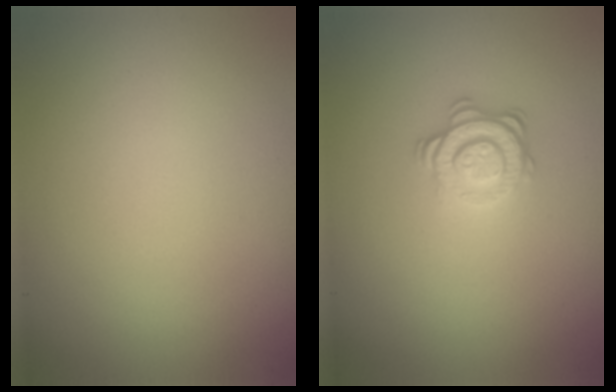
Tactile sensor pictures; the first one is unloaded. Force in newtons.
{"total": 3.0, "press": 2.6, "slide": 1.5}